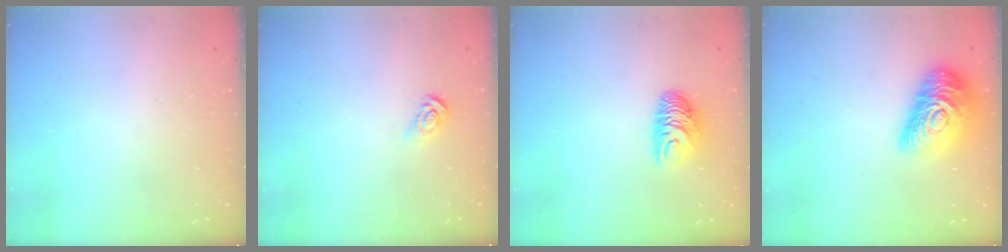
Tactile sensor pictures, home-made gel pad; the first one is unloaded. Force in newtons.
{"total": 5.2, "press": 5.2, "slide": 0.4}
{"total": 8.4, "press": 8.4, "slide": 0.3}
{"total": 19.8, "press": 19.7, "slide": 1.1}